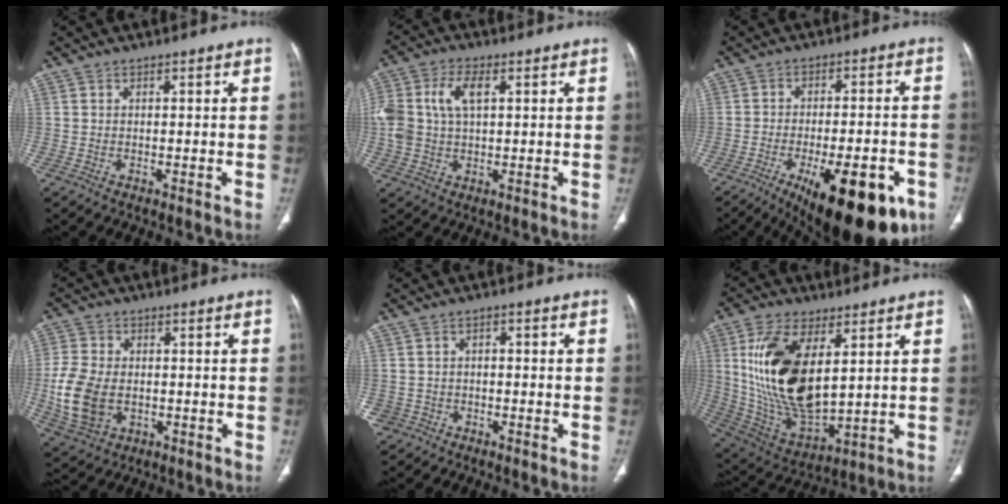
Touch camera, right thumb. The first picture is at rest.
{"total": 9.7, "force": [2.2, 5.6, 7.6], "torque": [-0.171, 0.015, 0.046]}
{"total": 21.5, "force": [-10.4, 8.2, 16.9], "torque": [-0.192, 0.030, -0.138]}
{"total": 11.9, "force": [-1.7, 8.3, 8.3], "torque": [-0.172, -0.001, -0.026]}
{"total": 3.4, "force": [-1.4, 3.1, 0.4], "torque": [0.009, 0.020, -0.025]}
{"total": 20.9, "force": [5.2, 10.2, 17.5], "torque": [-0.331, -0.028, 0.109]}